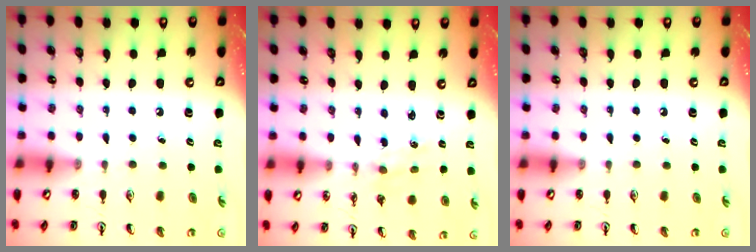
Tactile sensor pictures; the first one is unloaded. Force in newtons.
{"total": 0.0}
{"total": 0.0}